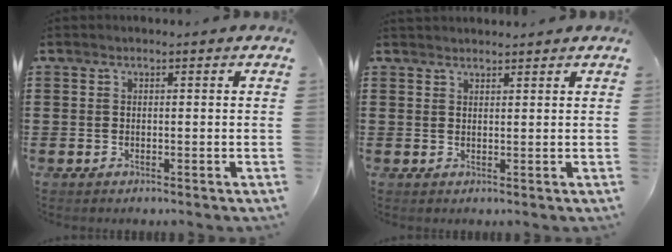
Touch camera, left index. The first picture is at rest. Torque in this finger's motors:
{"motor_torque": [-0.06, -0.17, 0.03, 0.00]}